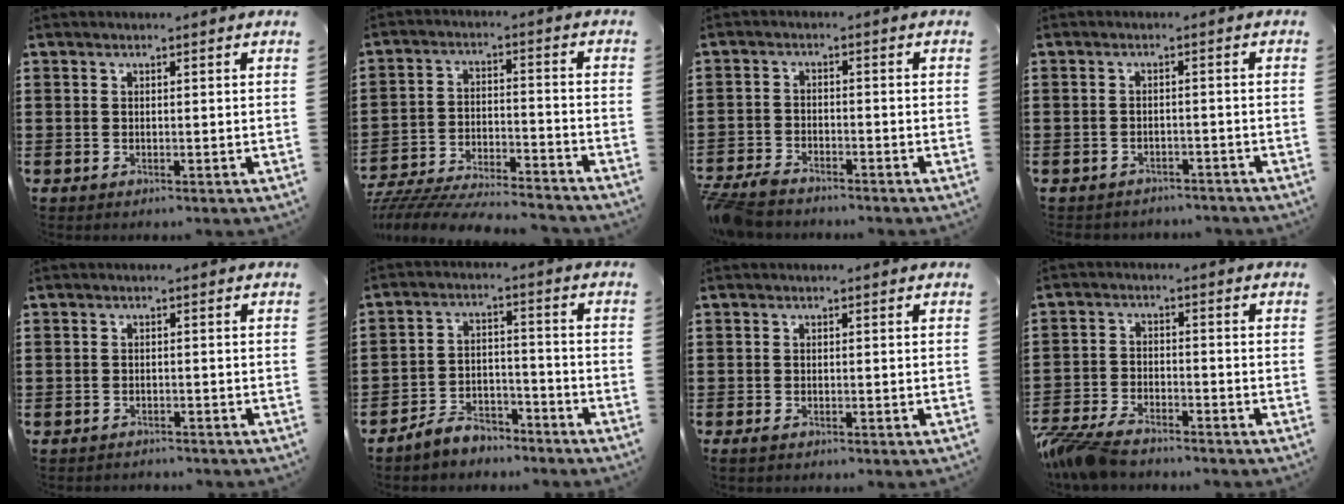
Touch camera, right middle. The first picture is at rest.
{"total": 6.8, "force": [-6.6, 0.6, 1.6], "torque": [-0.033, 0.005, -0.130]}
{"total": 3.5, "force": [-3.3, 0.7, 0.7], "torque": [-0.035, -0.004, -0.075]}
{"total": 2.0, "force": [-1.9, 0.3, 0.0], "torque": [-0.007, -0.001, -0.043]}
{"total": 1.3, "force": [-1.2, 0.2, -0.2], "torque": [-0.001, 0.002, -0.028]}
{"total": 4.9, "force": [-4.6, 1.3, 0.9], "torque": [-0.026, 0.008, -0.095]}
{"total": 0.7, "force": [-0.5, 0.3, 0.4], "torque": [-0.018, -0.008, -0.012]}
{"total": 5.4, "force": [-5.0, 1.2, 1.9], "torque": [-0.063, -0.004, -0.105]}